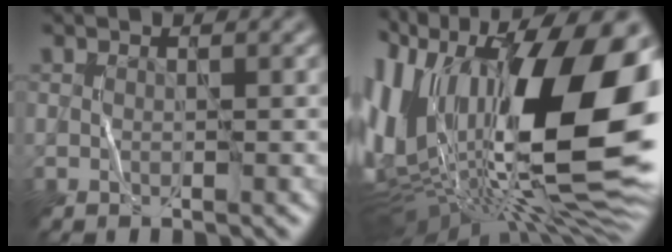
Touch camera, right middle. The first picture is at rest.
{"total": 21.1, "force": [1.9, 10.9, 18.0], "torque": [-0.337, -0.010, 0.032]}